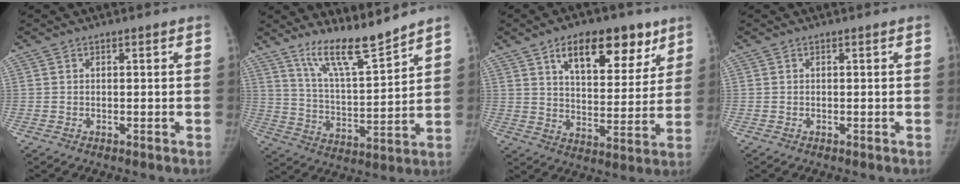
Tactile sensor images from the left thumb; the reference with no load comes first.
{"total": 11.8, "force": [9.9, 1.2, 6.3], "torque": [-0.101, -0.073, 0.184]}
{"total": 16.6, "force": [9.4, 8.5, 10.7], "torque": [-0.102, -0.036, 0.147]}
{"total": 0.0}